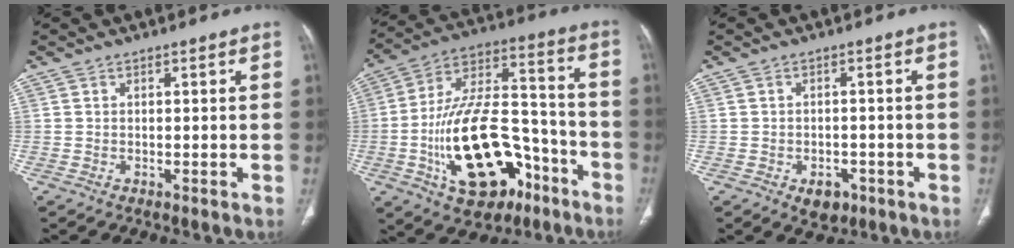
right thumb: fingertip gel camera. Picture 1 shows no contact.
{"total": 25.0, "force": [-9.6, 13.7, 18.5], "torque": [-0.314, 0.068, -0.143]}
{"total": 4.2, "force": [-2.0, 2.9, 2.3], "torque": [-0.019, 0.007, -0.018]}